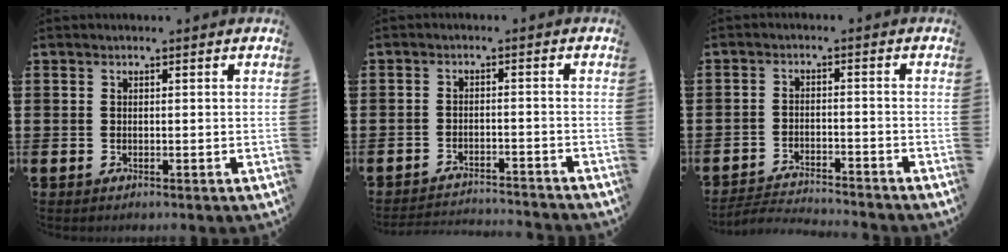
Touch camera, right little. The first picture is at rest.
{"total": 2.6, "force": [-2.6, -0.1, -0.1], "torque": [-0.003, 0.002, -0.055]}
{"total": 2.8, "force": [-2.8, -0.1, 0.0], "torque": [-0.004, 0.002, -0.061]}